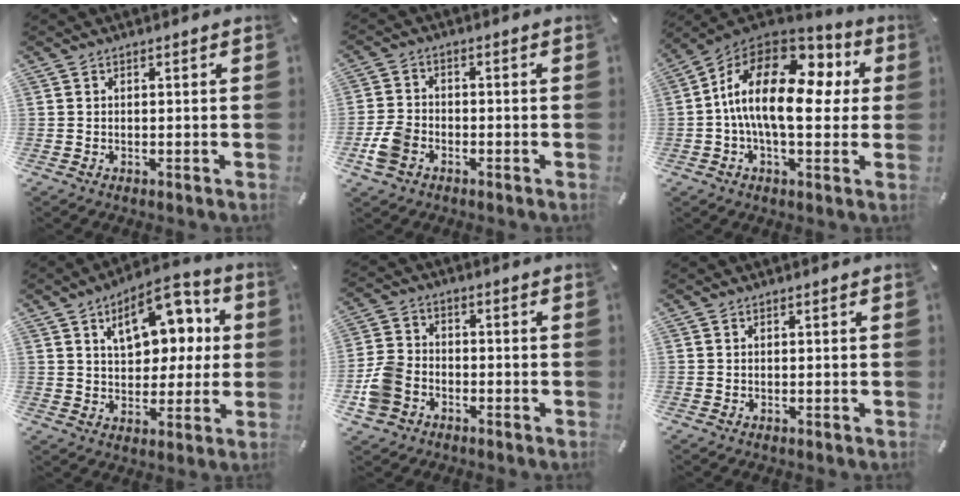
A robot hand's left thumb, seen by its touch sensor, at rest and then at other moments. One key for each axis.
{"total": 5.9, "fx": -2.6, "fy": 4.2, "fz": 3.2, "tx": -0.076, "ty": 0.009, "tz": -0.051}
{"total": 20.4, "fx": 2.3, "fy": 10.0, "fz": 17.7, "tx": -0.317, "ty": -0.010, "tz": 0.036}
{"total": 14.4, "fx": 6.0, "fy": 8.8, "fz": 9.7, "tx": -0.141, "ty": -0.016, "tz": 0.105}
{"total": 8.8, "fx": -3.6, "fy": 7.0, "fz": 4.0, "tx": -0.094, "ty": 0.027, "tz": -0.066}
{"total": 0.0}